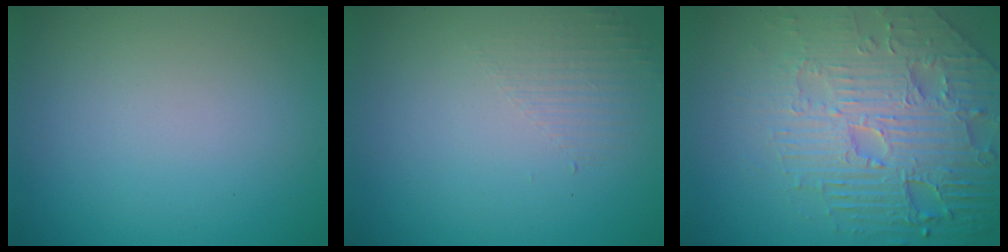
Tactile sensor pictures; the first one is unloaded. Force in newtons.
{"total": 1.4, "press": 0.2, "slide": 1.4}
{"total": 7.4, "press": 6.0, "slide": 4.4}